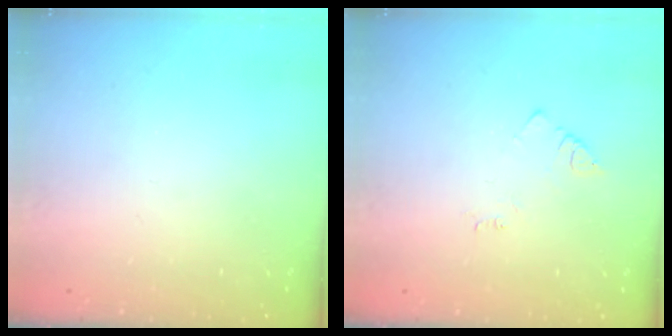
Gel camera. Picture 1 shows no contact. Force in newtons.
{"total": 2.7, "press": 2.7, "slide": 0.4}